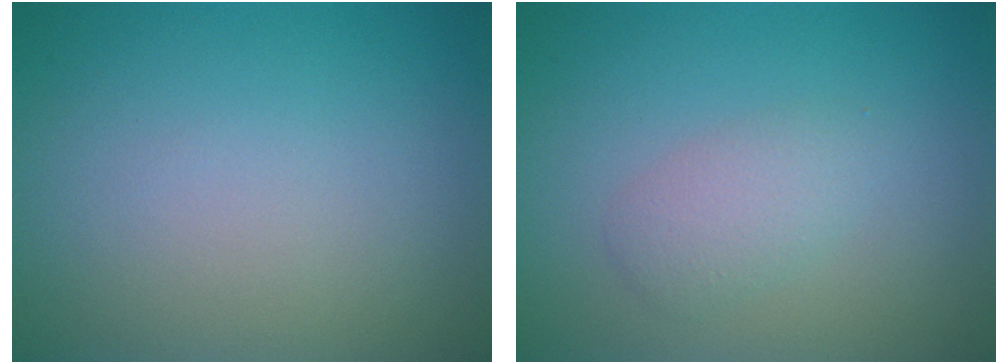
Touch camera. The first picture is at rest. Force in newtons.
{"total": 2.0, "press": 2.0, "slide": 0.0}